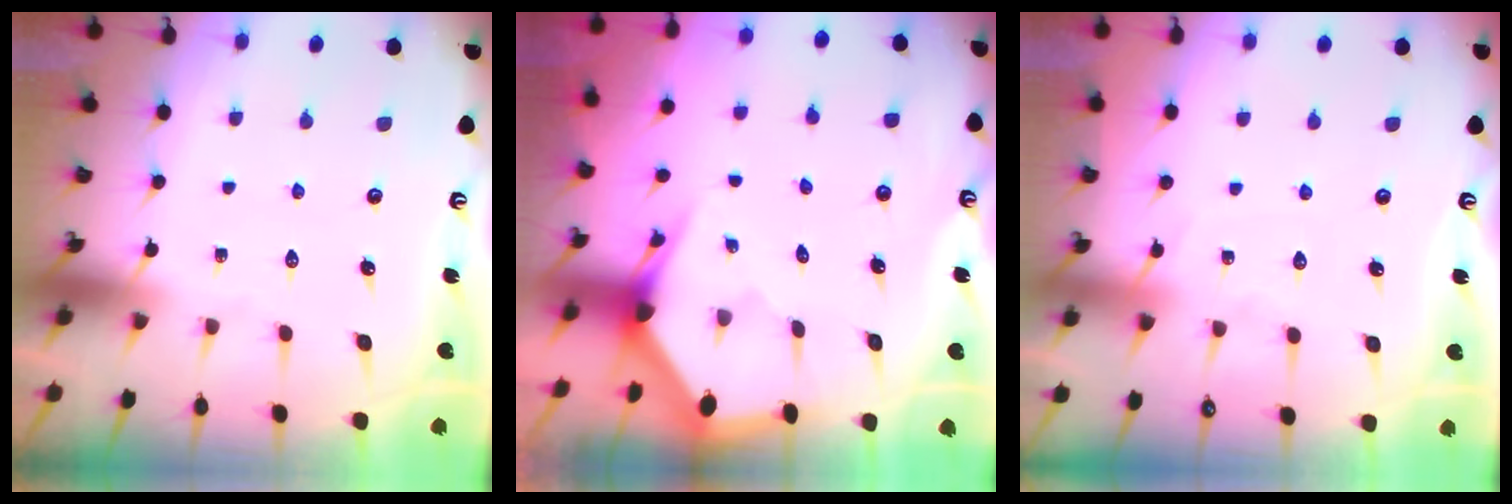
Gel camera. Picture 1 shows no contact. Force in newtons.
{"total": 3.1, "press": 3.1, "slide": 0.2}
{"total": 5.1, "press": 5.1, "slide": 0.6}